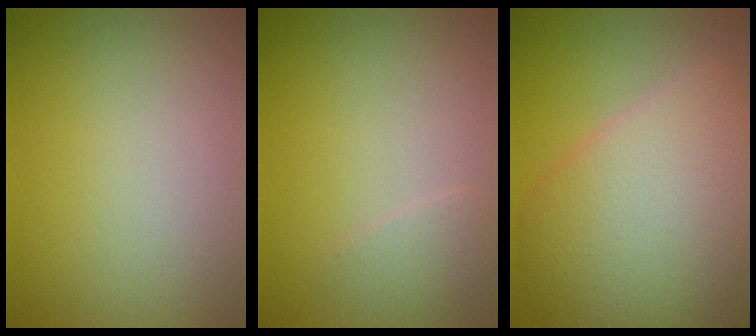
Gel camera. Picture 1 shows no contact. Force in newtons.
{"total": 1.2, "press": 1.2, "slide": 0.1}
{"total": 9.6, "press": 9.6, "slide": 0.4}